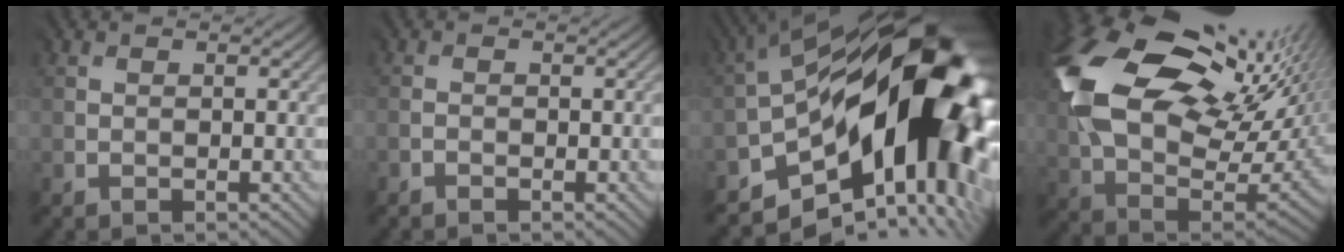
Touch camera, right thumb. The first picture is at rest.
{"total": 0.9, "force": [-0.8, -0.3, -0.4], "torque": [0.002, 0.001, -0.016]}
{"total": 18.4, "force": [-4.0, 9.3, 15.4], "torque": [-0.232, -0.014, -0.065]}
{"total": 18.9, "force": [7.4, 10.9, 13.6], "torque": [-0.328, 0.005, 0.146]}